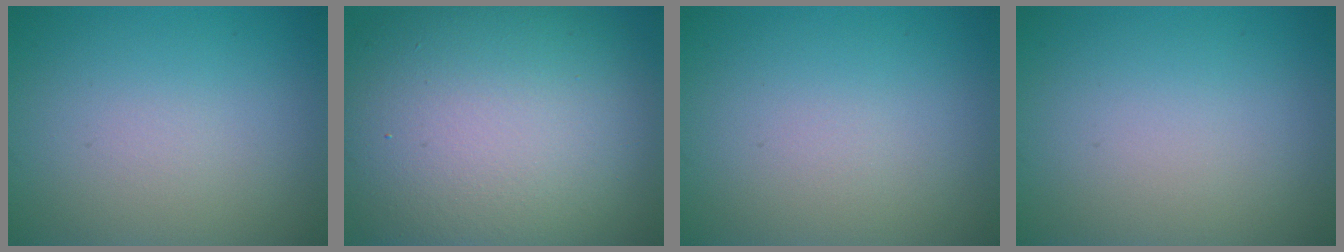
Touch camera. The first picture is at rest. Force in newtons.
{"total": 16.3, "press": 16.3, "slide": 1.0}
{"total": 0.0}
{"total": 0.0}